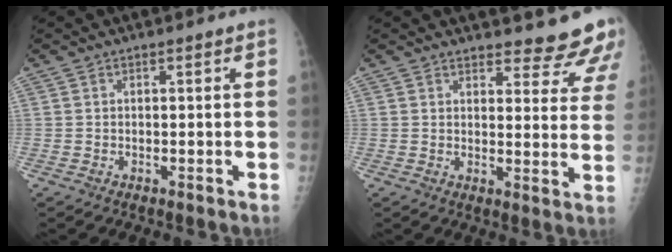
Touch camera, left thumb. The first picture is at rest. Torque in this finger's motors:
{"motor_torque": [0.32, 0.18, -0.03, -0.22, 0.06]}